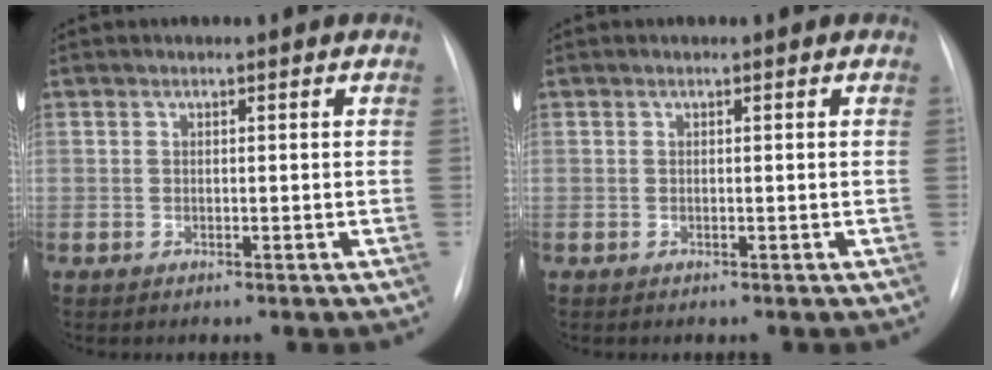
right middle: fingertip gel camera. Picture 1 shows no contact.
{"total": 0.0}